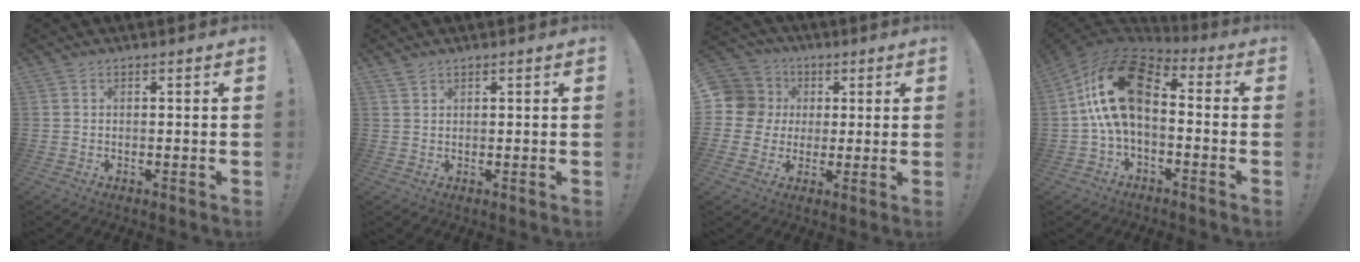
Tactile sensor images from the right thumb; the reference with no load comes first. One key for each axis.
{"total": 1.3, "fx": 1.1, "fy": 0.5, "fz": 0.5, "tx": -0.005, "ty": -0.002, "tz": 0.021}
{"total": 9.8, "fx": 1.1, "fy": 9.4, "fz": 2.4, "tx": -0.037, "ty": 0.003, "tz": 0.022}
{"total": 18.8, "fx": 2.6, "fy": 10.5, "fz": 15.4, "tx": -0.291, "ty": 0.011, "tz": 0.054}